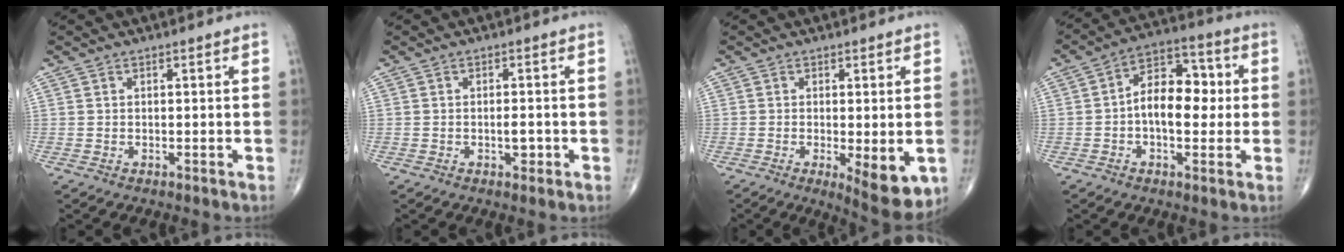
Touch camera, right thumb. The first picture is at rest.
{"total": 2.1, "force": [-0.6, 1.0, 1.7], "torque": [-0.022, 0.002, -0.009]}
{"total": 8.8, "force": [-2.4, 2.9, 8.0], "torque": [-0.104, -0.020, -0.029]}
{"total": 11.6, "force": [-0.2, 7.0, 9.3], "torque": [-0.119, 0.031, -0.011]}